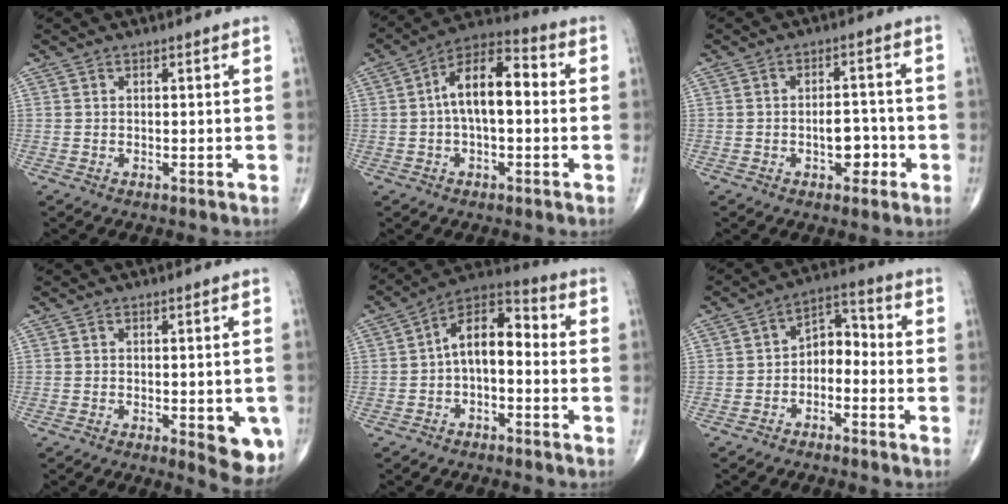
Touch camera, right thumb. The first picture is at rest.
{"total": 12.1, "force": [0.6, 5.9, 10.6], "torque": [-0.173, 0.040, -0.002]}
{"total": 5.2, "force": [-1.8, 3.0, 3.9], "torque": [-0.033, 0.020, -0.026]}
{"total": 7.6, "force": [-2.2, 2.7, 6.8], "torque": [-0.058, -0.010, -0.023]}
{"total": 10.6, "force": [-1.0, 5.8, 8.8], "torque": [-0.127, 0.048, -0.031]}
{"total": 6.7, "force": [-2.4, 4.5, 4.4], "torque": [-0.052, 0.046, -0.052]}